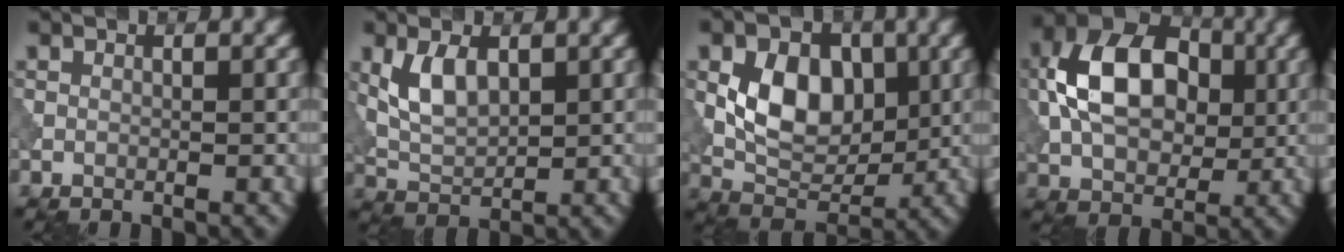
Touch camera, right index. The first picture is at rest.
{"total": 4.1, "force": [1.3, 2.3, 3.2], "torque": [-0.067, 0.001, 0.027]}
{"total": 7.0, "force": [1.1, 4.8, 5.0], "torque": [-0.085, -0.005, 0.019]}
{"total": 10.4, "force": [1.2, 6.9, 7.7], "torque": [-0.146, 0.017, 0.008]}